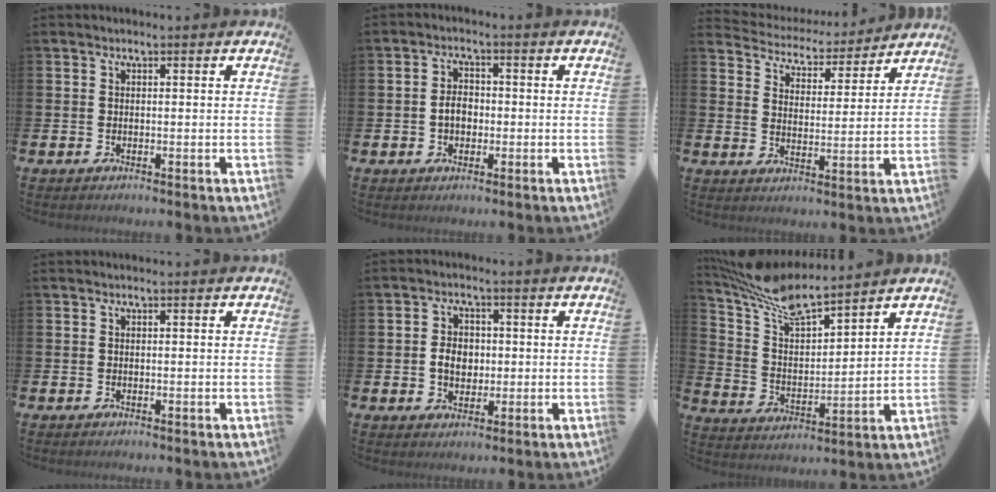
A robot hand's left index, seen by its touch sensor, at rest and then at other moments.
{"total": 3.0, "force": [-0.5, 2.2, 2.0], "torque": [-0.025, -0.001, -0.016]}
{"total": 4.6, "force": [4.4, 1.3, -0.1], "torque": [-0.018, -0.045, 0.071]}
{"total": 0.0}
{"total": 3.7, "force": [-0.2, 3.0, 2.2], "torque": [-0.026, 0.001, -0.011]}
{"total": 9.0, "force": [8.2, 1.8, 3.2], "torque": [-0.096, -0.047, 0.148]}